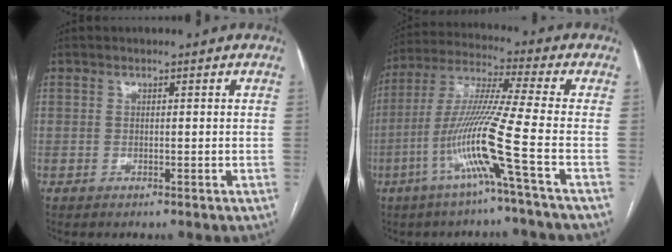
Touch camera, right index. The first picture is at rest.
{"total": 12.7, "force": [-4.9, -2.4, 11.5], "torque": [-0.232, -0.009, -0.103]}